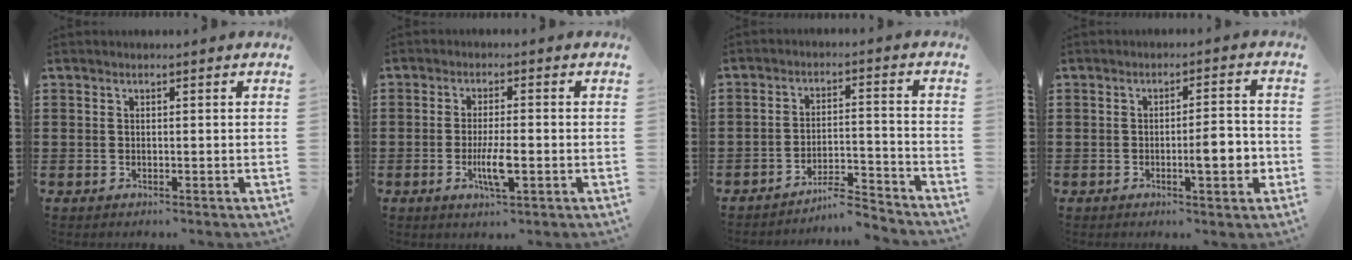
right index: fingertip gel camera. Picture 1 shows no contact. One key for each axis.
{"total": 4.9, "fx": -1.6, "fy": 1.0, "fz": 4.5, "tx": -0.089, "ty": -0.005, "tz": -0.031}
{"total": 5.3, "fx": -5.0, "fy": 0.1, "fz": 1.9, "tx": -0.035, "ty": -0.005, "tz": -0.097}
{"total": 5.3, "fx": -1.3, "fy": 1.3, "fz": 5.0, "tx": -0.065, "ty": -0.002, "tz": -0.026}